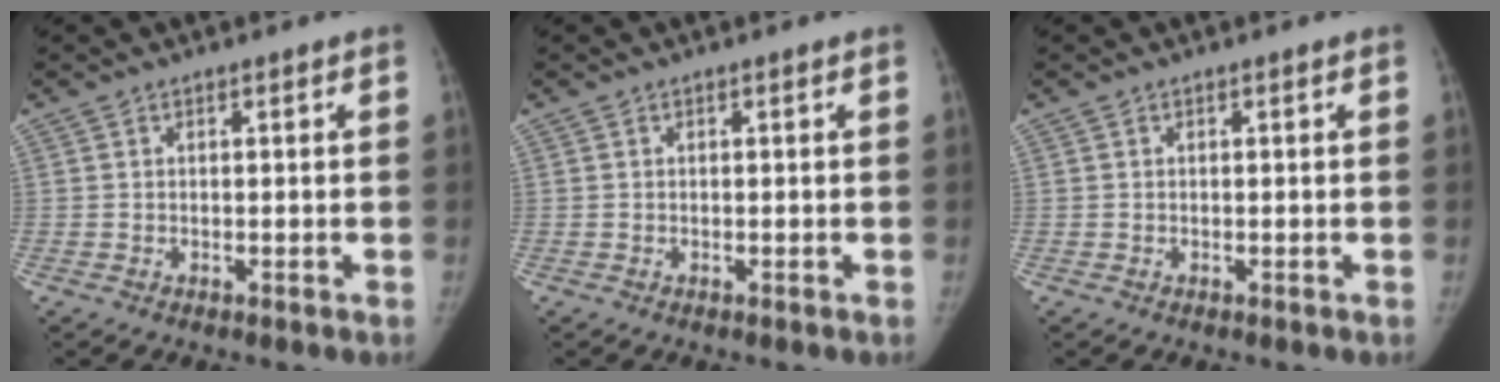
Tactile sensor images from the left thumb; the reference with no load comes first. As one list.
[{"total": 0.0}, {"total": 0.0}]